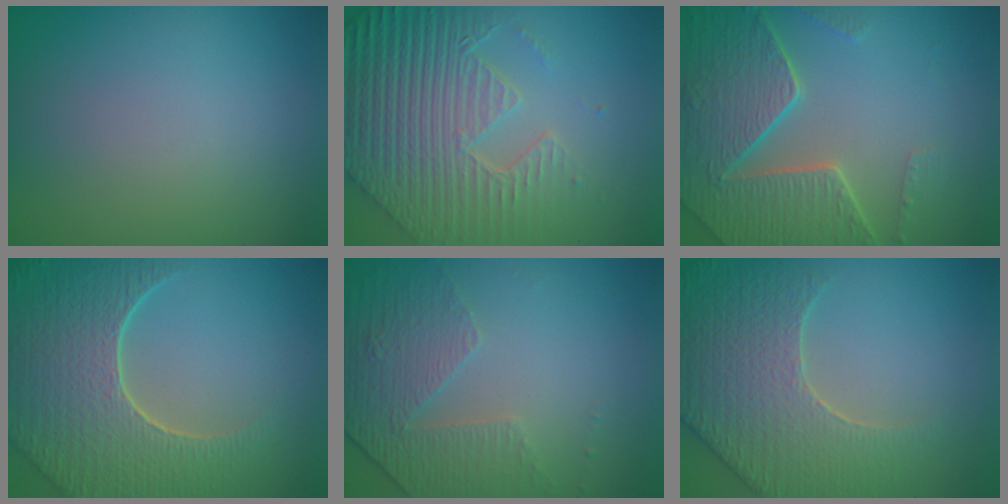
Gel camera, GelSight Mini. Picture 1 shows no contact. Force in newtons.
{"total": 9.4, "press": 6.5, "slide": 6.8}
{"total": 8.1, "press": 5.9, "slide": 5.6}
{"total": 9.1, "press": 6.5, "slide": 6.4}
{"total": 4.8, "press": 3.3, "slide": 3.5}
{"total": 6.6, "press": 5.7, "slide": 3.4}